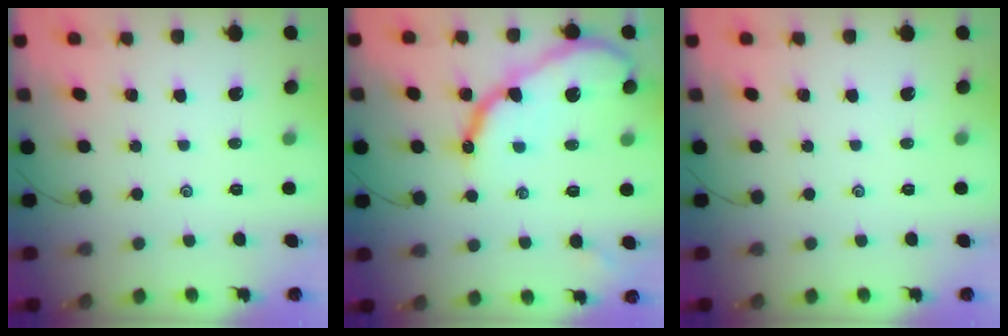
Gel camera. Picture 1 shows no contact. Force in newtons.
{"total": 12.9, "press": 12.8, "slide": 1.1}
{"total": 0.0}